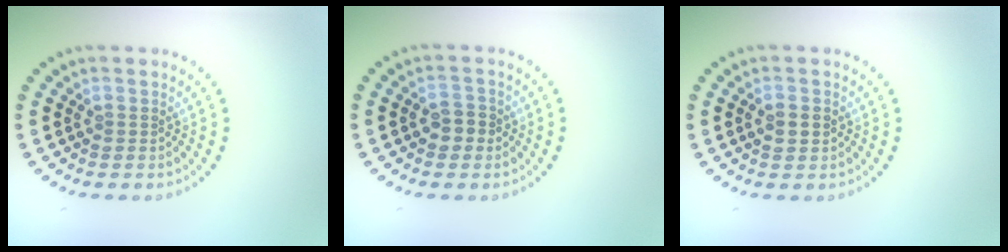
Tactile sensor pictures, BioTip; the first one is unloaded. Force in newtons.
{"total": 1.9, "press": 1.8, "slide": 0.4}
{"total": 2.0, "press": 2.0, "slide": 0.1}